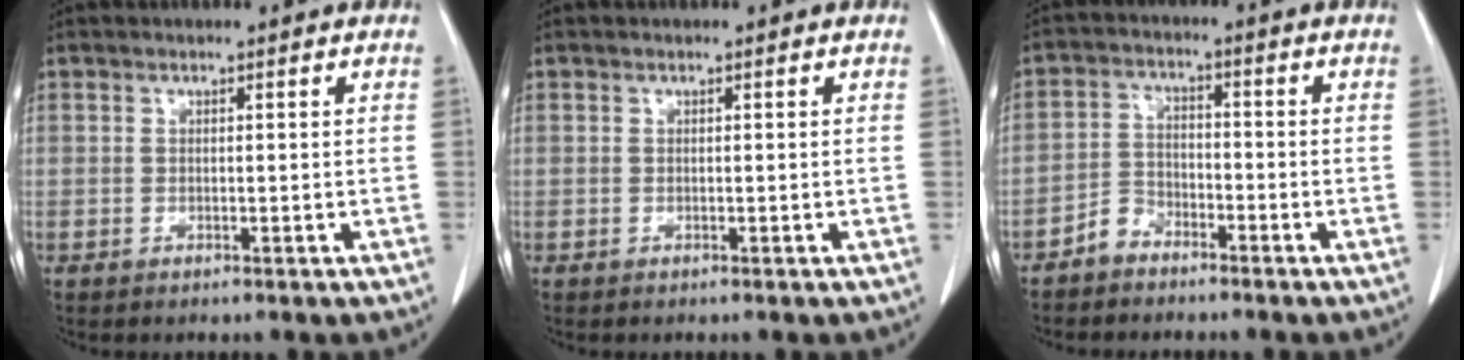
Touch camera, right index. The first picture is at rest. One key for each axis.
{"total": 0.0}
{"total": 3.7, "fx": -2.9, "fy": 2.3, "fz": 0.5, "tx": -0.006, "ty": 0.009, "tz": -0.055}